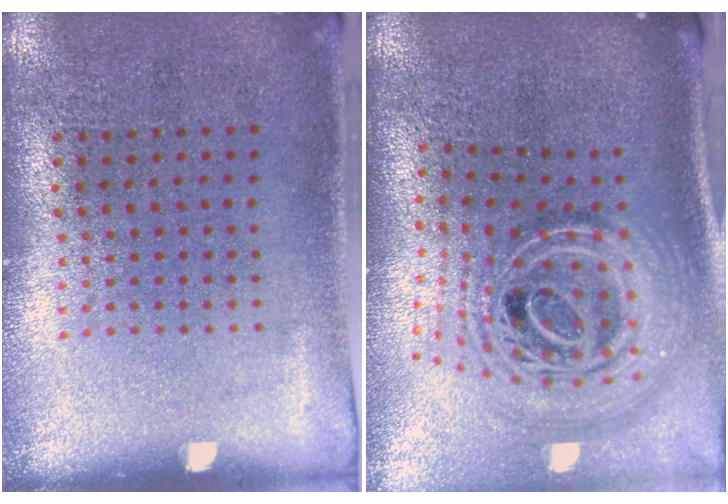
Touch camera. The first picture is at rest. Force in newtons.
{"total": 3.0, "press": 2.0, "slide": 2.2}